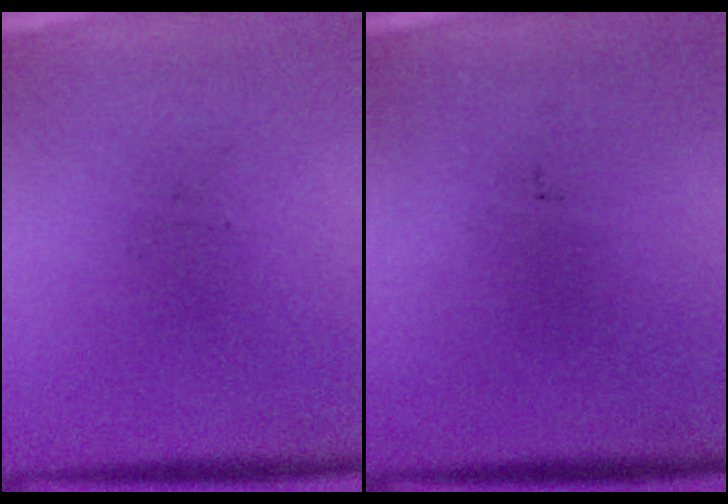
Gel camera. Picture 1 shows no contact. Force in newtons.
{"total": 0.0}